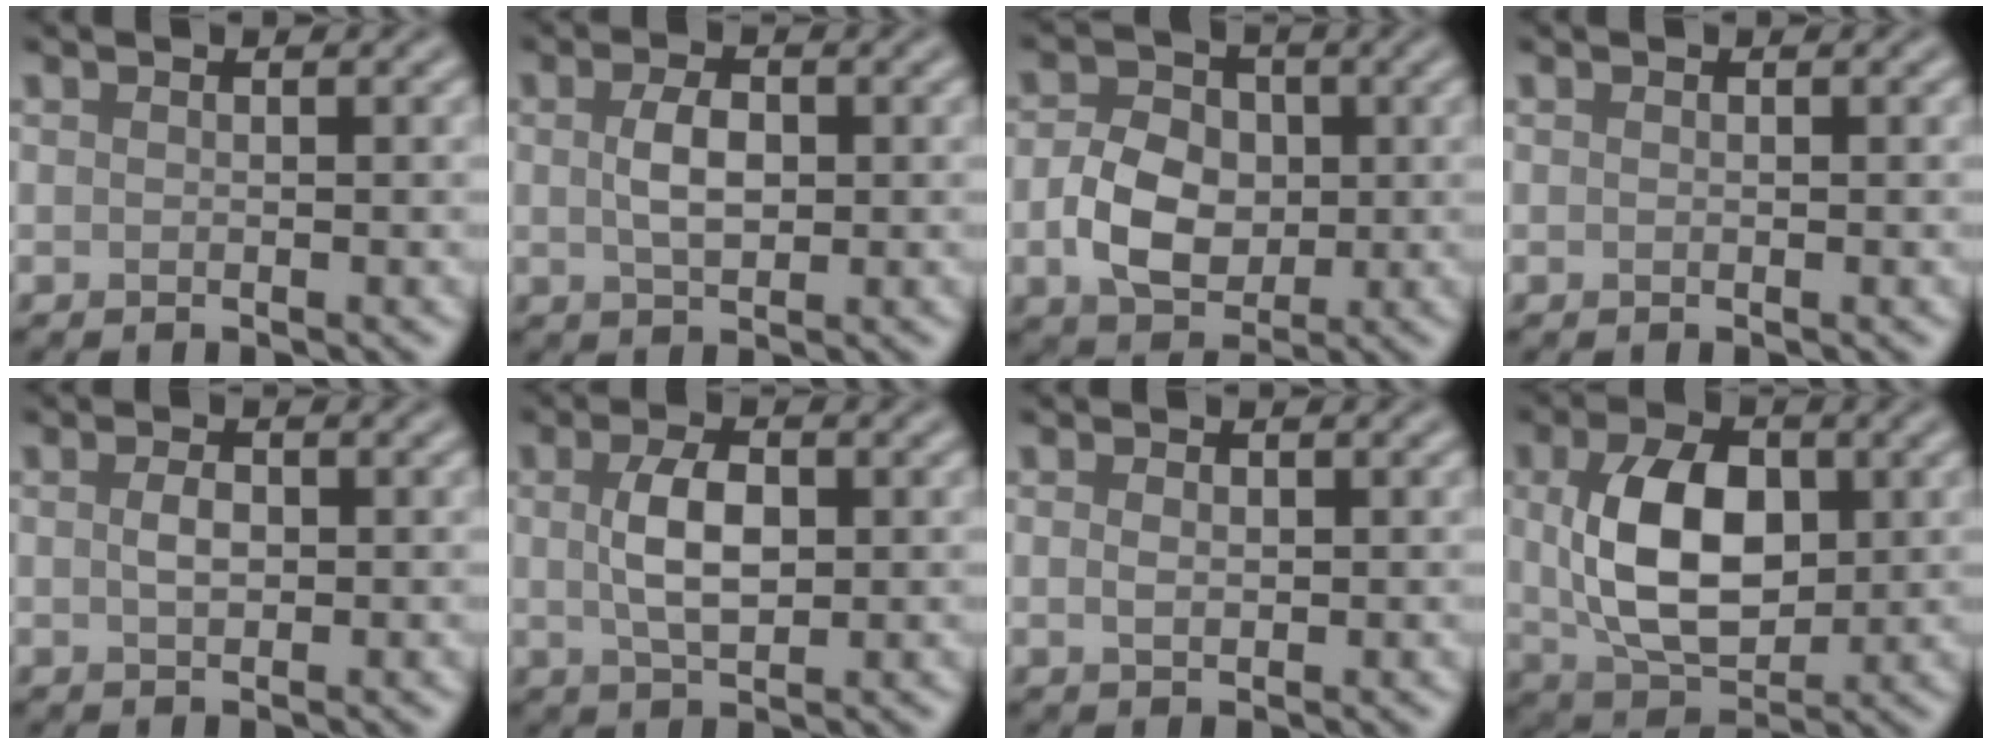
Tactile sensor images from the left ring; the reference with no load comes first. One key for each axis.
{"total": 3.1, "fx": 0.3, "fy": 1.7, "fz": 2.5, "tx": -0.055, "ty": 0.002, "tz": 0.006}
{"total": 5.4, "fx": -0.6, "fy": 4.1, "fz": 3.5, "tx": -0.072, "ty": -0.001, "tz": -0.012}
{"total": 0.0}
{"total": 1.7, "fx": 0.1, "fy": 1.0, "fz": 1.4, "tx": -0.028, "ty": 0.001, "tz": 0.002}
{"total": 4.3, "fx": 0.5, "fy": 2.2, "fz": 3.6, "tx": -0.078, "ty": 0.003, "tz": 0.010}
{"total": 1.3, "fx": 0.1, "fy": 0.9, "fz": 1.0, "tx": -0.019, "ty": 0.000, "tz": 0.003}
{"total": 8.6, "fx": 0.8, "fy": 5.3, "fz": 6.7, "tx": -0.130, "ty": 0.001, "tz": 0.016}